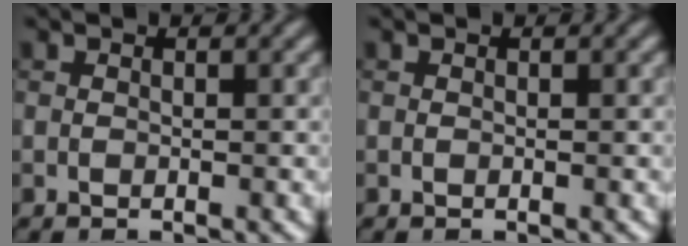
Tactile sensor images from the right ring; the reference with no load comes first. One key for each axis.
{"total": 0.0}